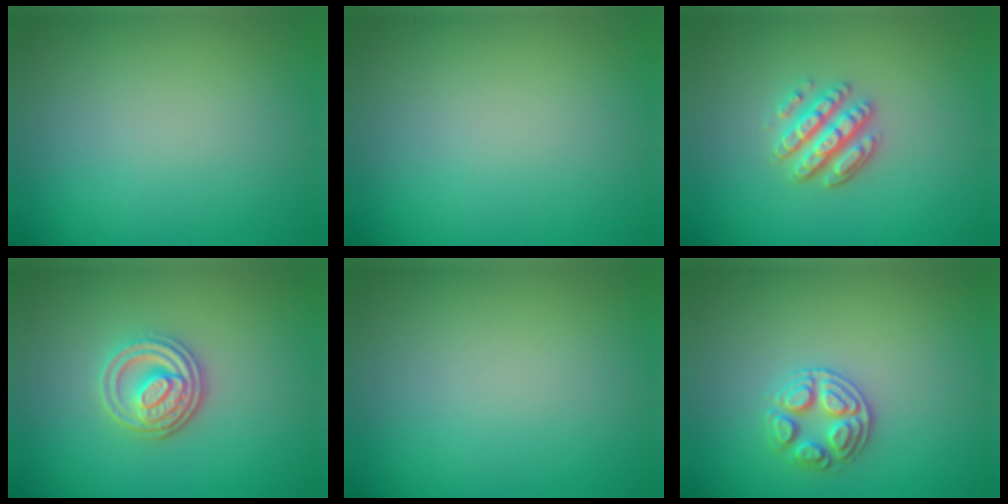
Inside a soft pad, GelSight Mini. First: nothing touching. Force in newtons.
{"total": 0.0}
{"total": 3.5, "press": 3.0, "slide": 1.7}
{"total": 3.5, "press": 3.0, "slide": 1.8}
{"total": 0.0}
{"total": 2.6, "press": 2.6, "slide": 0.5}